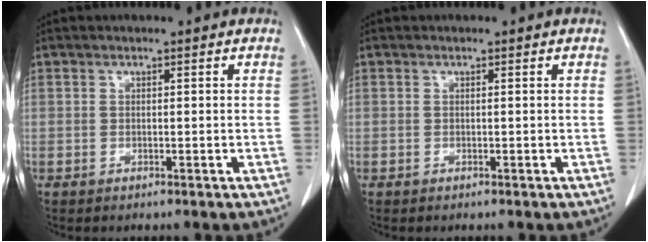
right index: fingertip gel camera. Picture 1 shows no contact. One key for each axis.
{"total": 0.0}